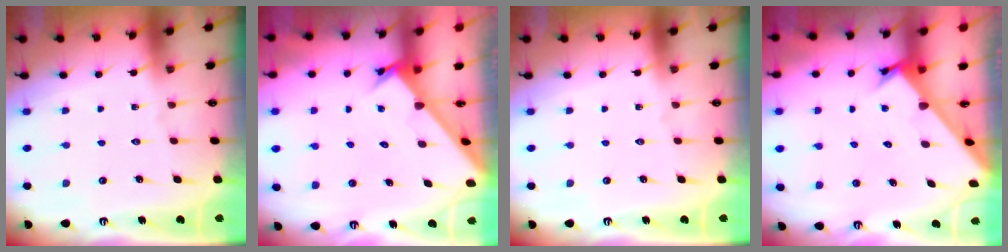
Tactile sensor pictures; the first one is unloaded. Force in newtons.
{"total": 2.4, "press": 2.4, "slide": 0.1}
{"total": 0.0}
{"total": 2.3, "press": 2.3, "slide": 0.2}